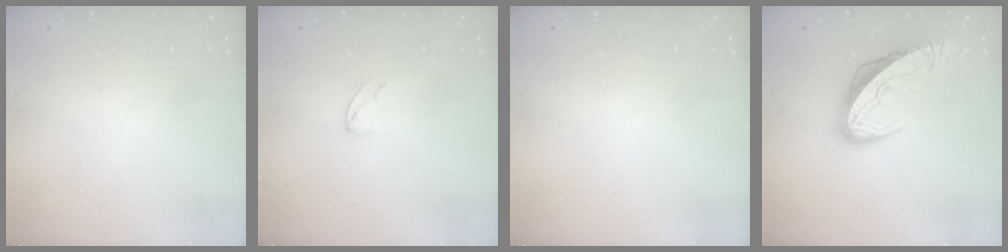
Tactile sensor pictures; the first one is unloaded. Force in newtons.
{"total": 3.2, "press": 3.2, "slide": 0.3}
{"total": 0.0}
{"total": 11.1, "press": 11.0, "slide": 1.3}